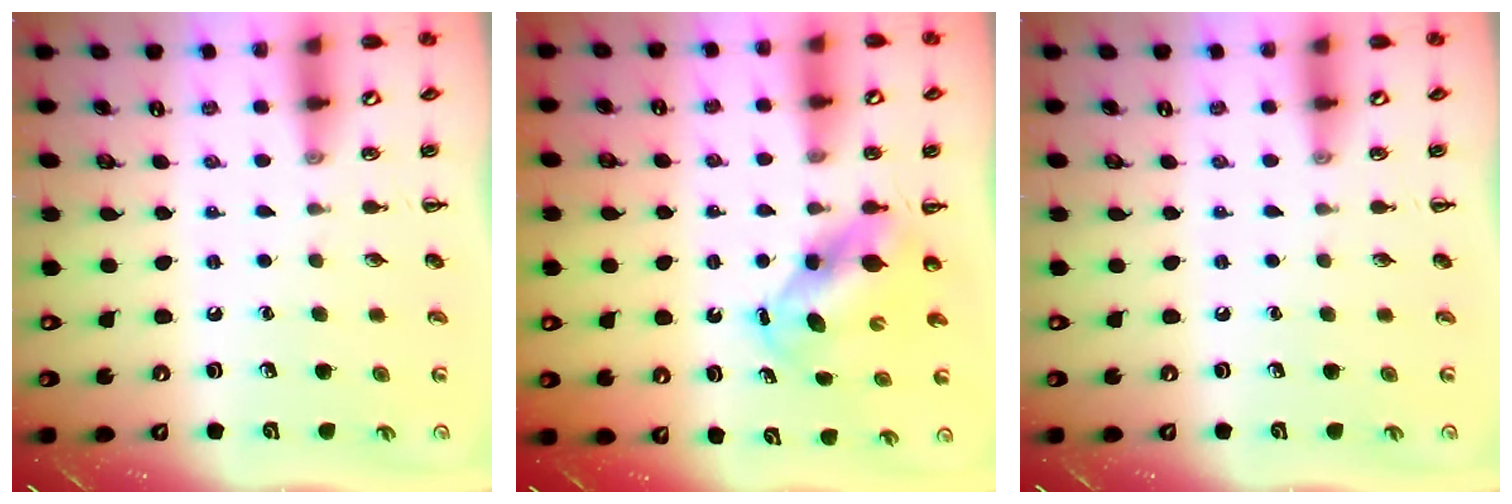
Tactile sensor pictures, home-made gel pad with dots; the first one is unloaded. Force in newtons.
{"total": 5.5, "press": 5.4, "slide": 1.0}
{"total": 0.0}